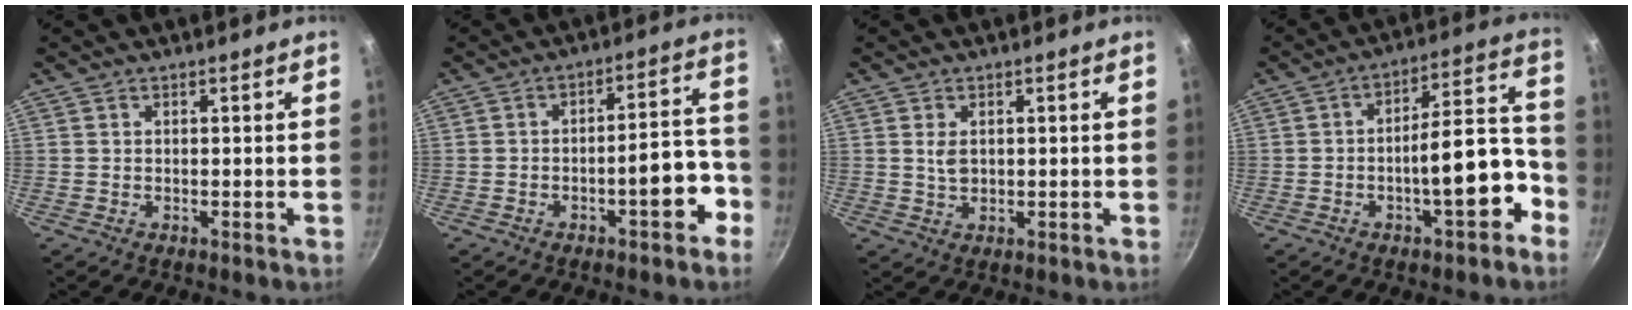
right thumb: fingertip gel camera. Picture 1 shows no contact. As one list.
[{"total": 8.4, "force": [-4.1, 2.9, 6.7], "torque": [-0.066, 0.058, -0.050]}, {"total": 2.7, "force": [0.6, 1.8, 2.0], "torque": [-0.032, -0.006, 0.012]}, {"total": 13.0, "force": [-5.2, 4.7, 10.9], "torque": [-0.121, 0.066, -0.076]}]